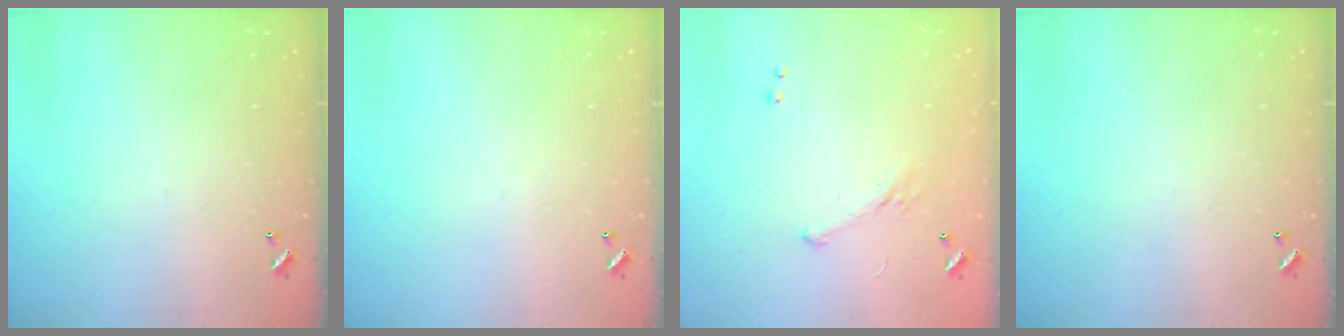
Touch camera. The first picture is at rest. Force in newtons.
{"total": 0.0}
{"total": 4.0, "press": 3.9, "slide": 1.0}
{"total": 0.0}